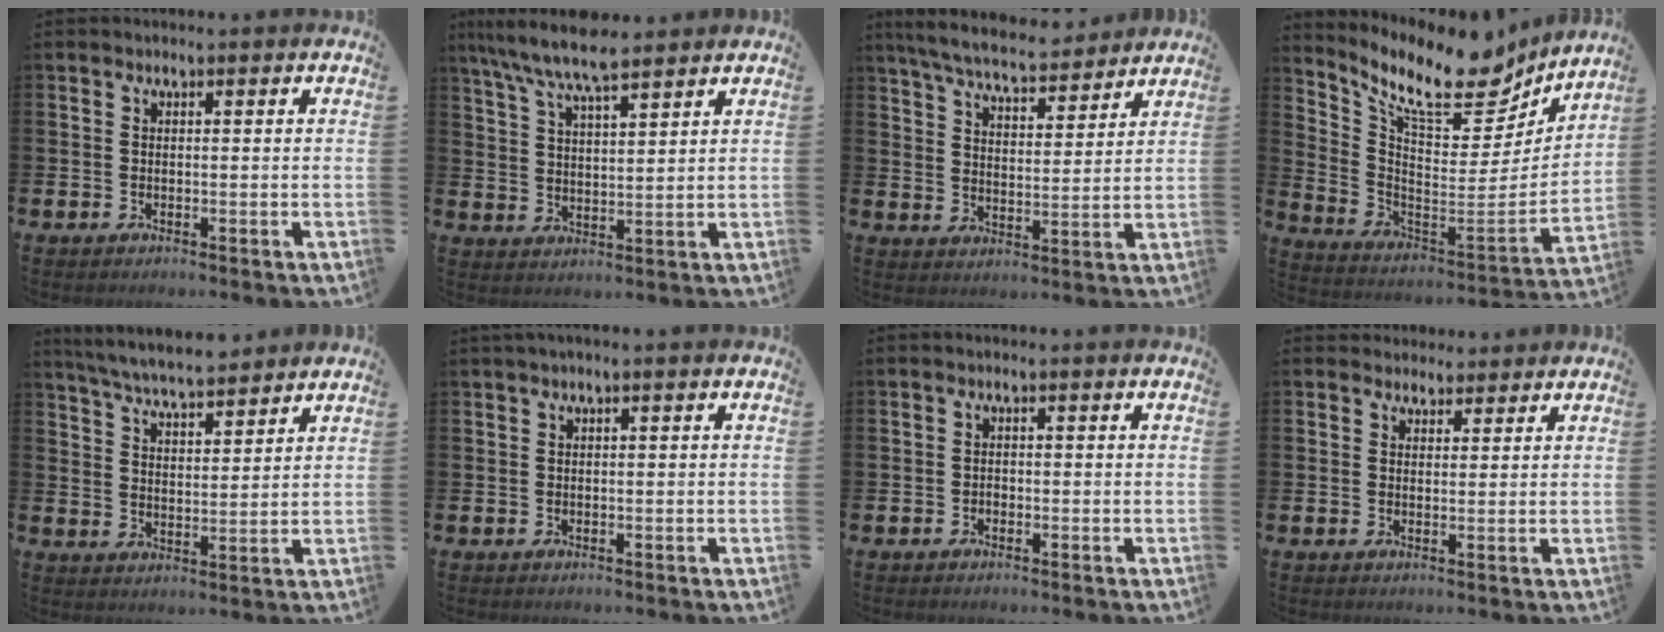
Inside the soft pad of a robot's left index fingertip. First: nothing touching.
{"total": 7.5, "force": [6.7, 1.3, 2.9], "torque": [-0.076, -0.023, 0.120]}
{"total": 7.3, "force": [6.9, 1.0, 2.1], "torque": [-0.071, -0.035, 0.123]}
{"total": 12.7, "force": [9.9, 4.6, 6.4], "torque": [-0.142, -0.070, 0.165]}
{"total": 6.4, "force": [6.1, 0.6, 1.6], "torque": [-0.057, -0.029, 0.111]}
{"total": 0.9, "force": [0.3, 0.0, 0.8], "torque": [-0.020, 0.005, 0.007]}
{"total": 0.7, "force": [-0.4, 0.5, 0.2], "torque": [-0.009, 0.004, -0.009]}
{"total": 3.0, "force": [2.7, 1.2, -0.3], "torque": [0.005, -0.009, 0.049]}